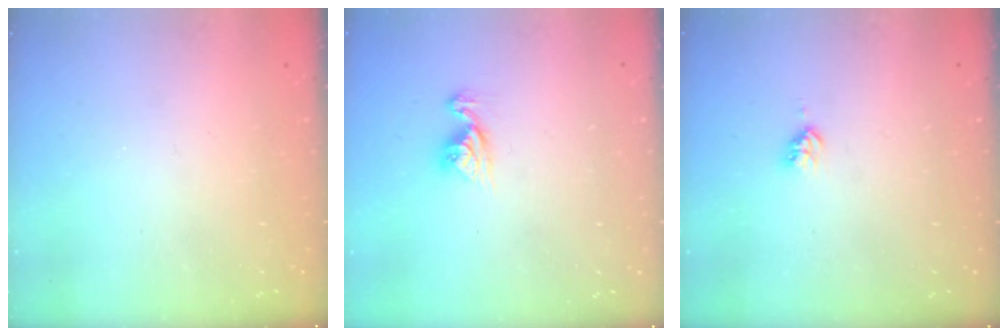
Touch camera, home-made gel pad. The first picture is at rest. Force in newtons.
{"total": 8.2, "press": 8.2, "slide": 0.8}
{"total": 2.8, "press": 2.8, "slide": 0.2}